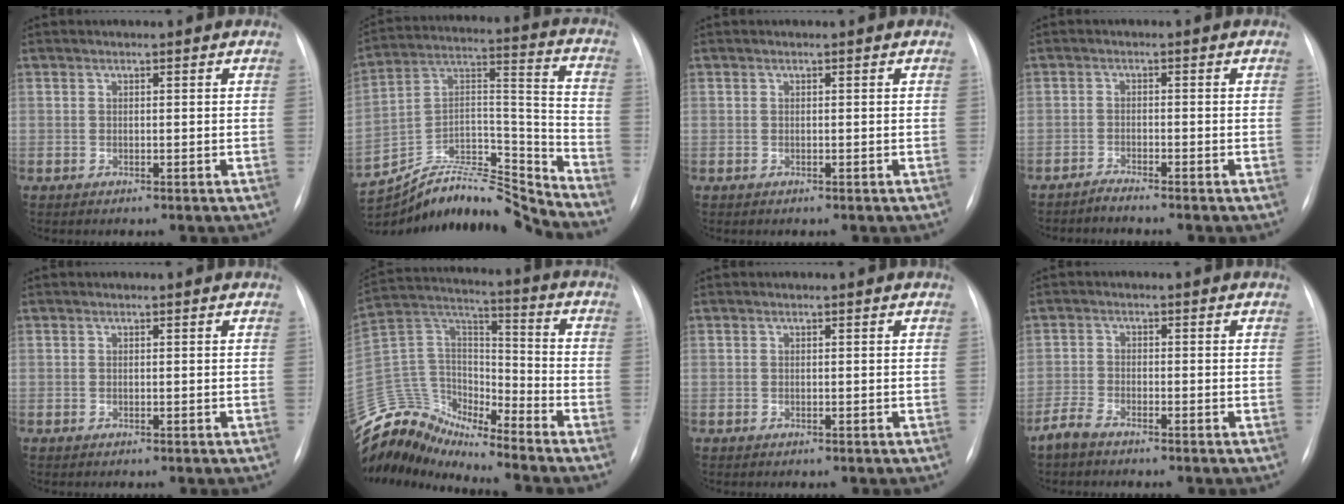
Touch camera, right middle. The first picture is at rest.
{"total": 19.8, "force": [-19.5, 0.4, 3.0], "torque": [-0.054, 0.064, -0.330]}
{"total": 0.0}
{"total": 1.6, "force": [-1.5, -0.5, 0.0], "torque": [-0.001, -0.007, -0.030]}
{"total": 0.0}
{"total": 13.0, "force": [-12.7, 2.4, 0.9], "torque": [-0.026, 0.082, -0.244]}
{"total": 0.0}
{"total": 2.8, "force": [-2.4, 0.6, 1.3], "torque": [-0.036, -0.005, -0.049]}